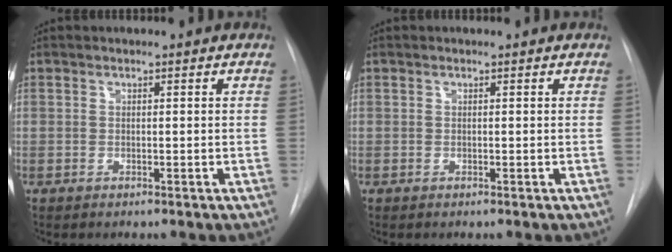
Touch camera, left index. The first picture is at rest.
{"total": 0.0}